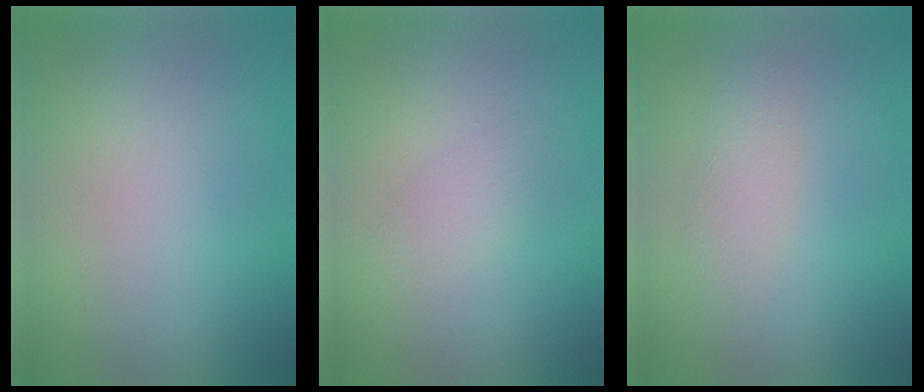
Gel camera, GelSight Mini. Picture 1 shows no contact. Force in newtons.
{"total": 1.4, "press": 1.4, "slide": 0.1}
{"total": 1.8, "press": 1.8, "slide": 0.0}